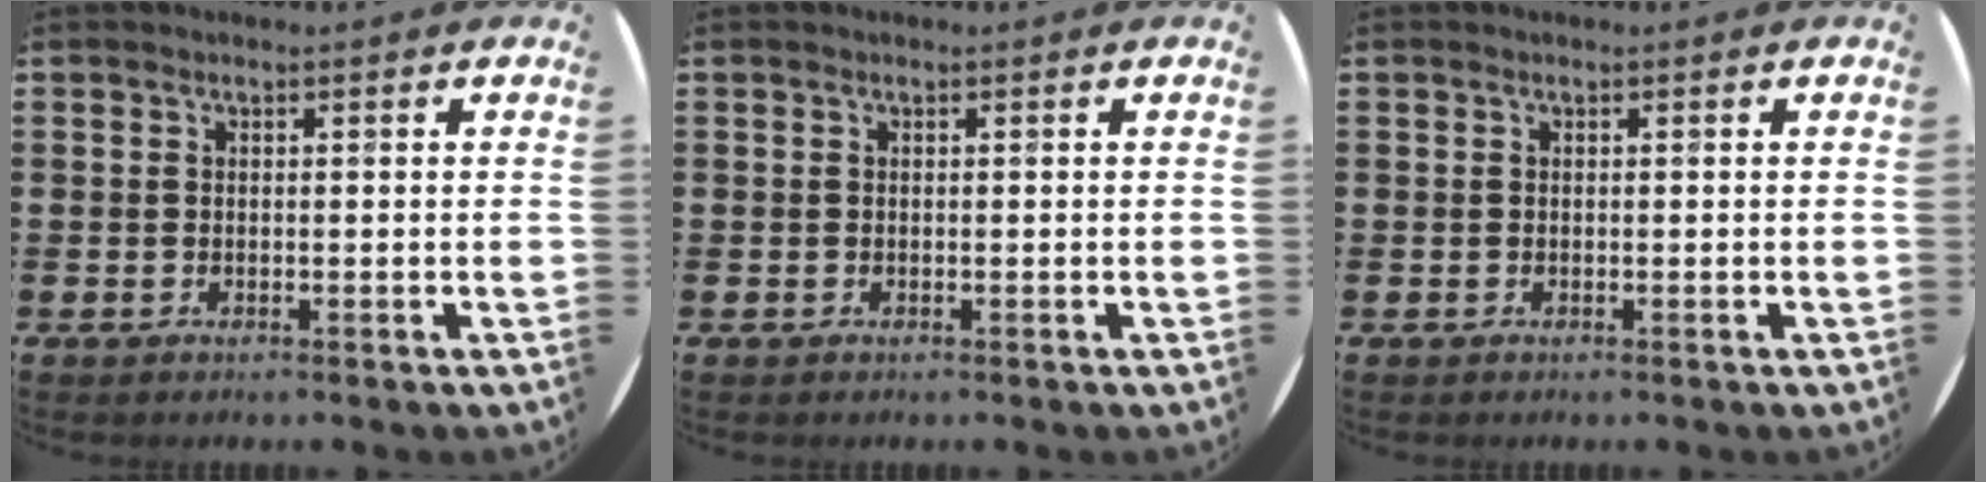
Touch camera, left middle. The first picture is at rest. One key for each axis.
{"total": 0.0}
{"total": 0.0}